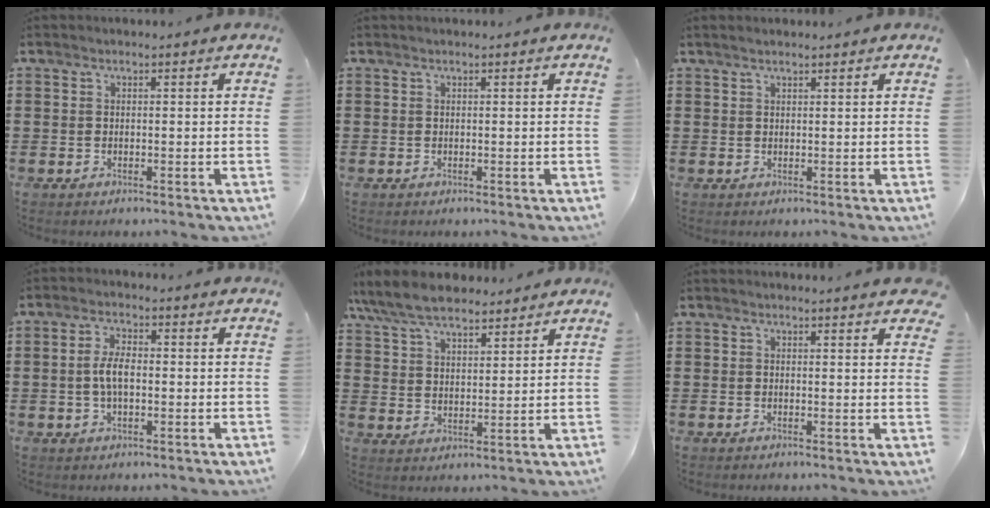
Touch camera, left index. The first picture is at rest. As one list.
[{"total": 0.0}, {"total": 1.0, "force": [0.9, 0.1, 0.4], "torque": [-0.009, 0.001, 0.017]}, {"total": 4.5, "force": [-0.2, 1.9, 4.1], "torque": [-0.091, 0.000, -0.009]}, {"total": 8.1, "force": [7.0, 2.5, 3.1], "torque": [-0.085, -0.013, 0.132]}, {"total": 1.7, "force": [1.4, 0.1, 1.0], "torque": [-0.015, -0.001, 0.025]}]